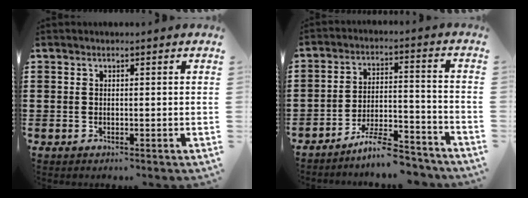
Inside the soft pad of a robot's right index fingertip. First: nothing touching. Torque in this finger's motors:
{"motor_torque": [0.53, 0.77, -0.20, -0.21]}